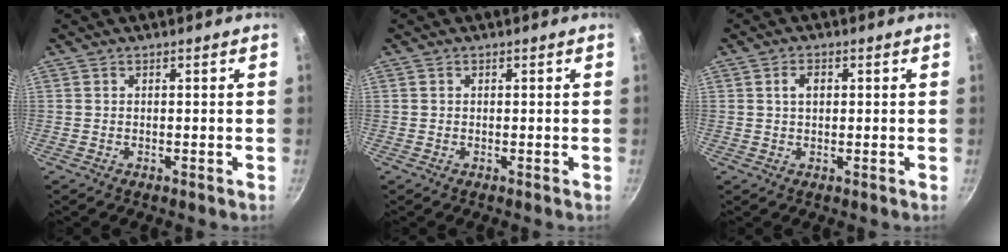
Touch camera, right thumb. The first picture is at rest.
{"total": 0.0}
{"total": 2.9, "force": [0.7, 1.9, 2.1], "torque": [-0.025, 0.004, 0.010]}